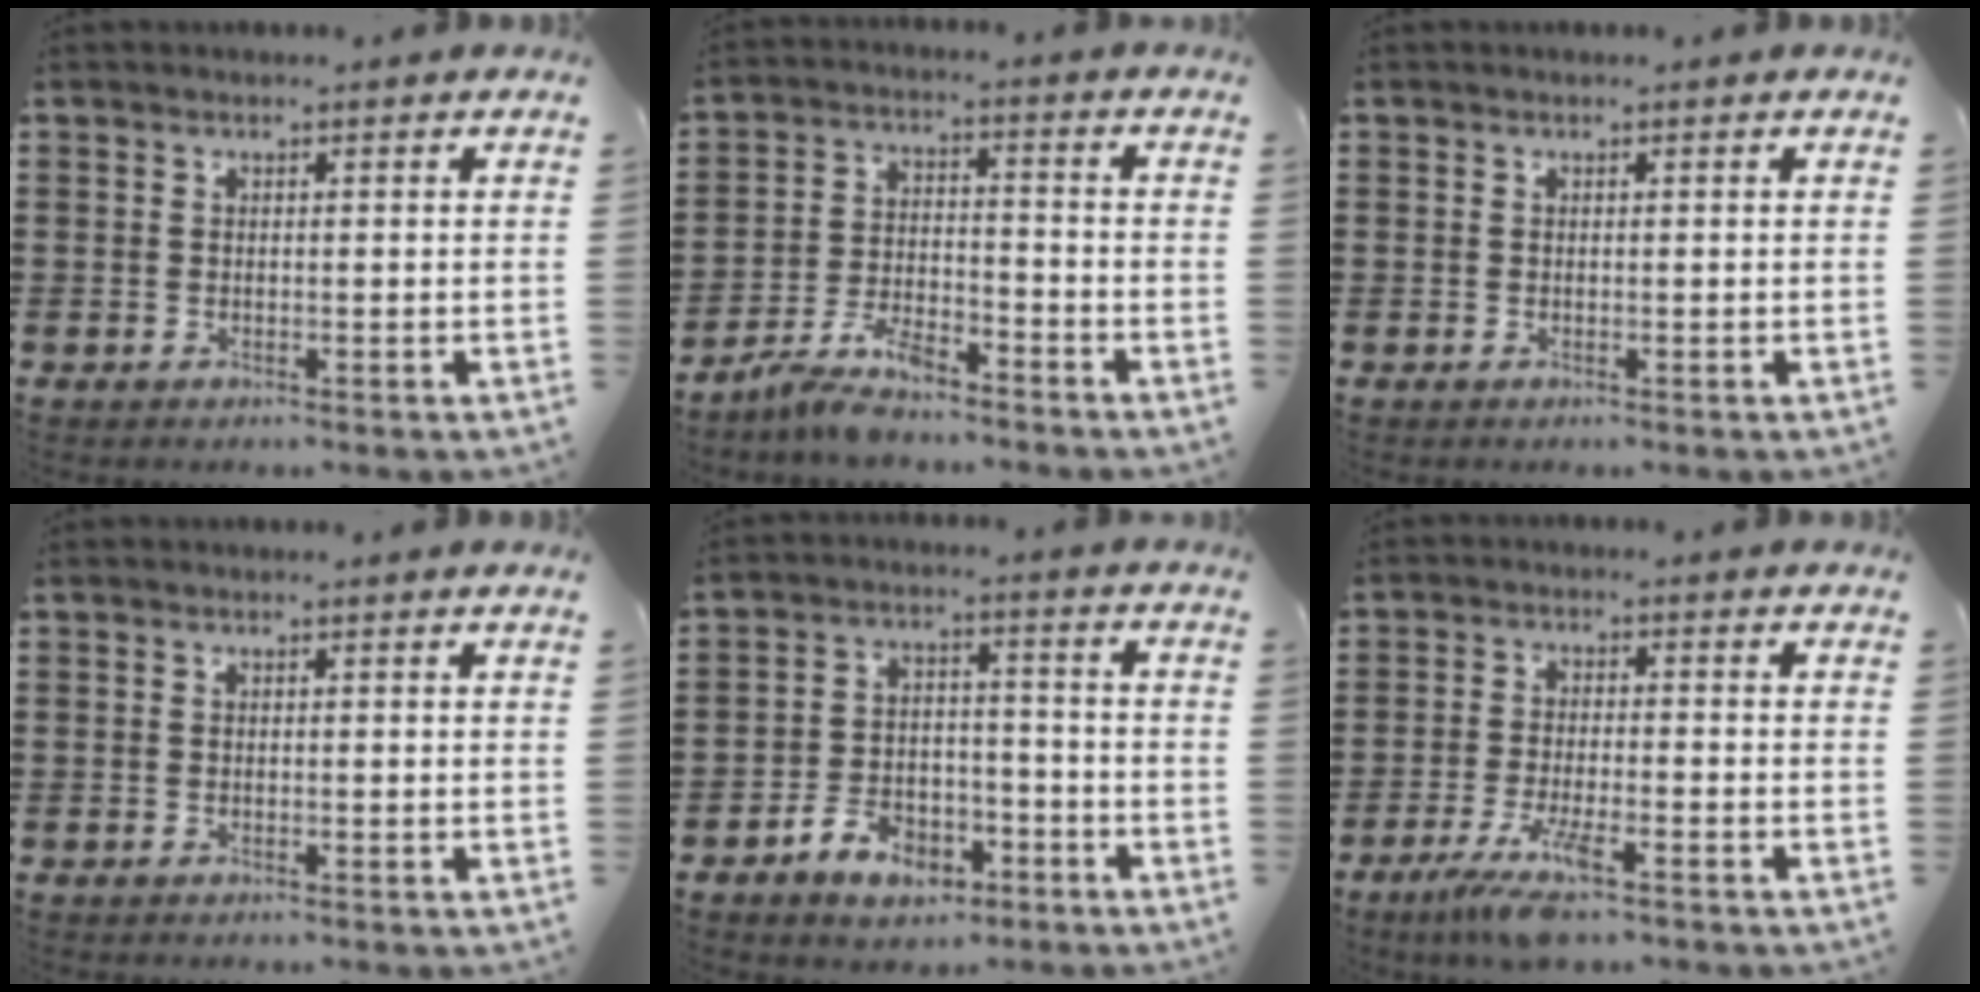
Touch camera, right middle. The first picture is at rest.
{"total": 5.9, "force": [-5.3, 1.1, 2.5], "torque": [-0.062, -0.001, -0.105]}
{"total": 0.0}
{"total": 0.0}
{"total": 6.5, "force": [-4.4, 4.0, 2.6], "torque": [-0.050, 0.023, -0.082]}
{"total": 6.5, "force": [-4.1, 0.8, 5.1], "torque": [-0.114, -0.019, -0.077]}